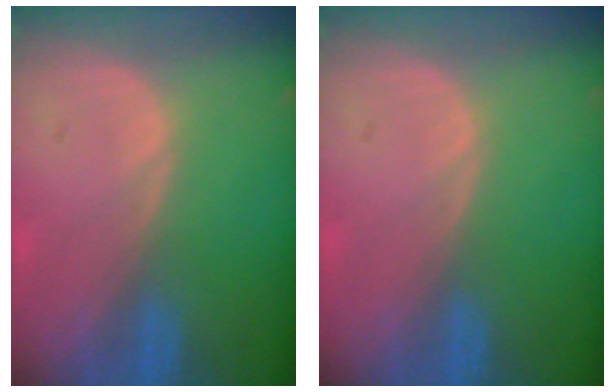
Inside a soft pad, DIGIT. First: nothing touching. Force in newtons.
{"total": 0.0}